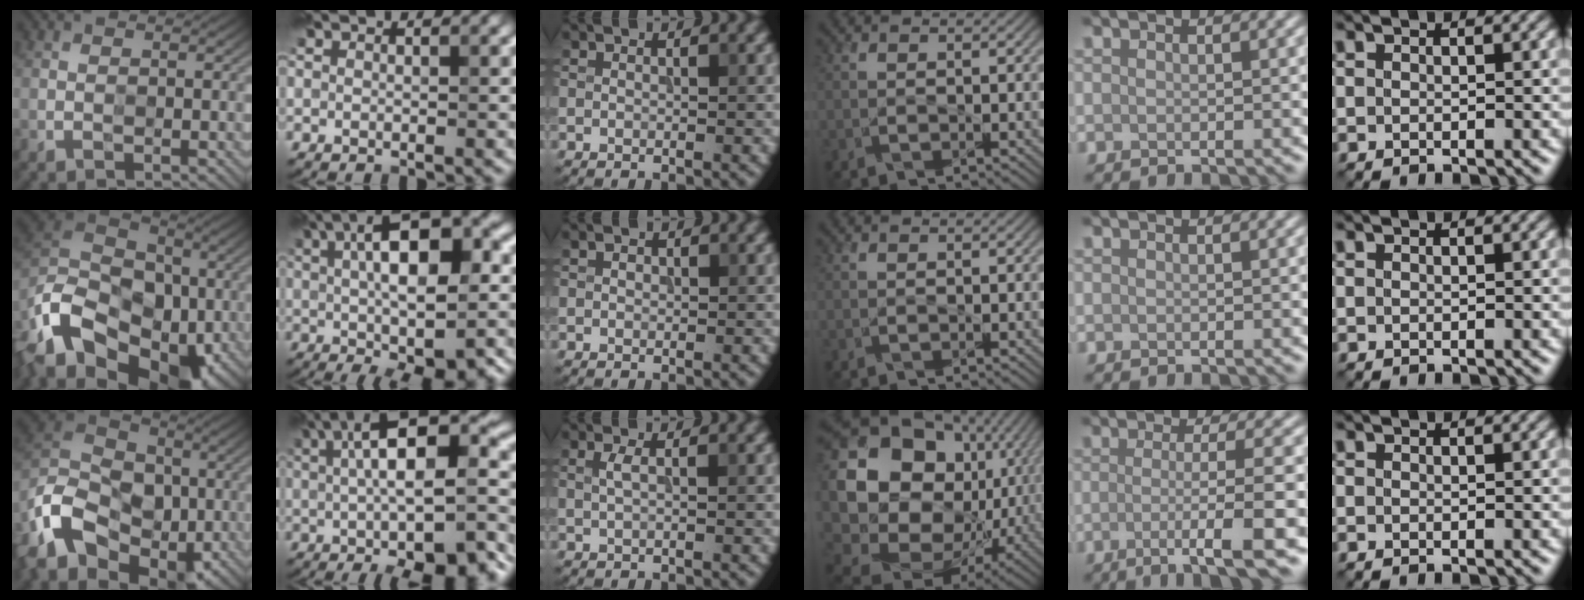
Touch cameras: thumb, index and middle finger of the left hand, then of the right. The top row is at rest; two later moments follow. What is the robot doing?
{"motion": "wipe", "object": "glasses"}